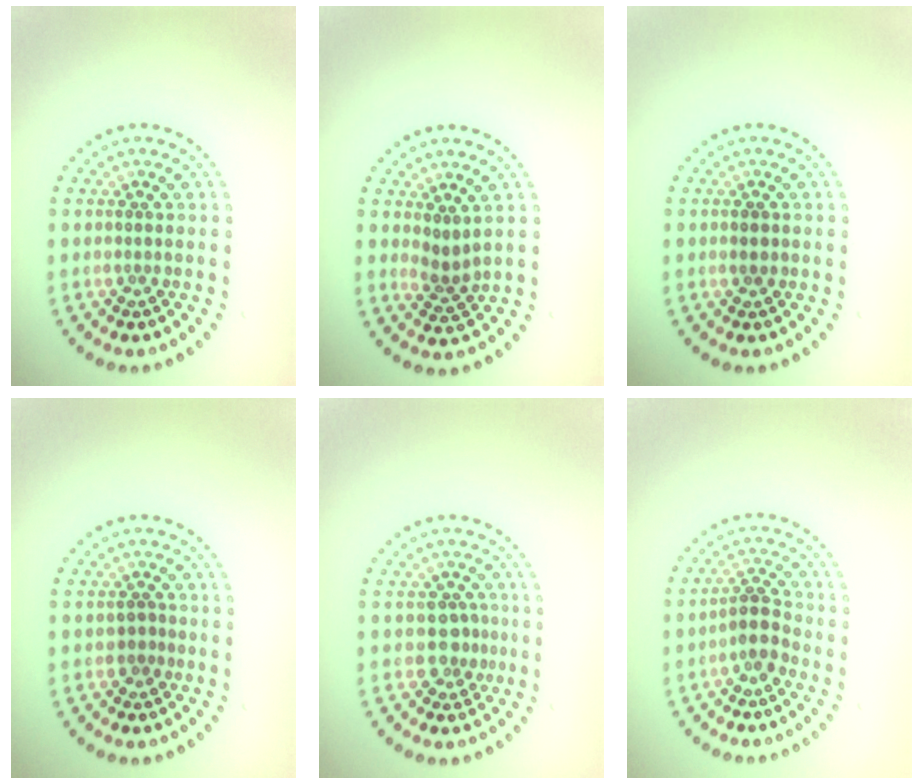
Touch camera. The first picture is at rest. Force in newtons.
{"total": 1.9, "press": 1.3, "slide": 1.4}
{"total": 1.1, "press": 1.1, "slide": 0.1}
{"total": 0.5, "press": 0.2, "slide": 0.5}
{"total": 1.9, "press": 1.6, "slide": 1.1}
{"total": 2.3, "press": 1.9, "slide": 1.3}